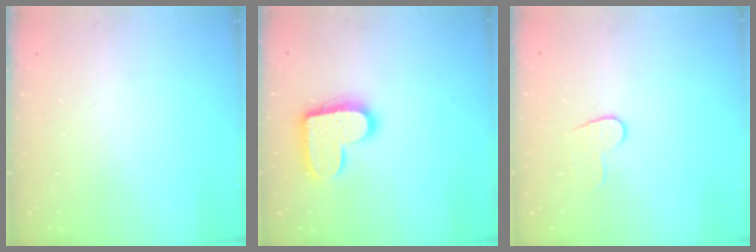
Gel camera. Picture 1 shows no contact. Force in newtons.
{"total": 15.5, "press": 15.4, "slide": 1.0}
{"total": 6.1, "press": 6.1, "slide": 0.5}